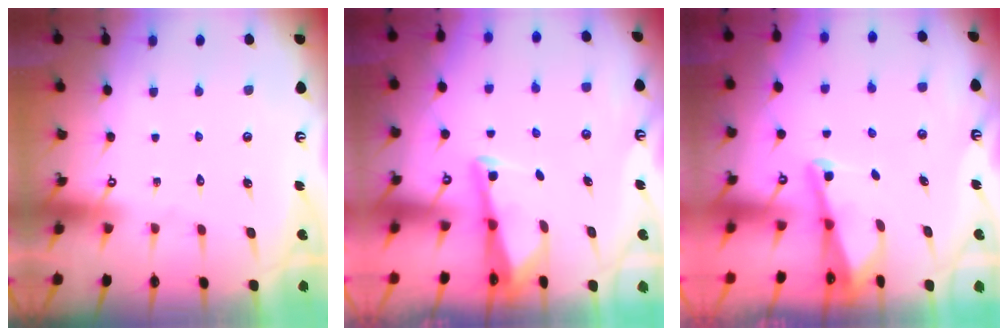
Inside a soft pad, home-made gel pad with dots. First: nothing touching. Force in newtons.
{"total": 2.7, "press": 2.7, "slide": 0.2}
{"total": 2.2, "press": 2.2, "slide": 0.3}